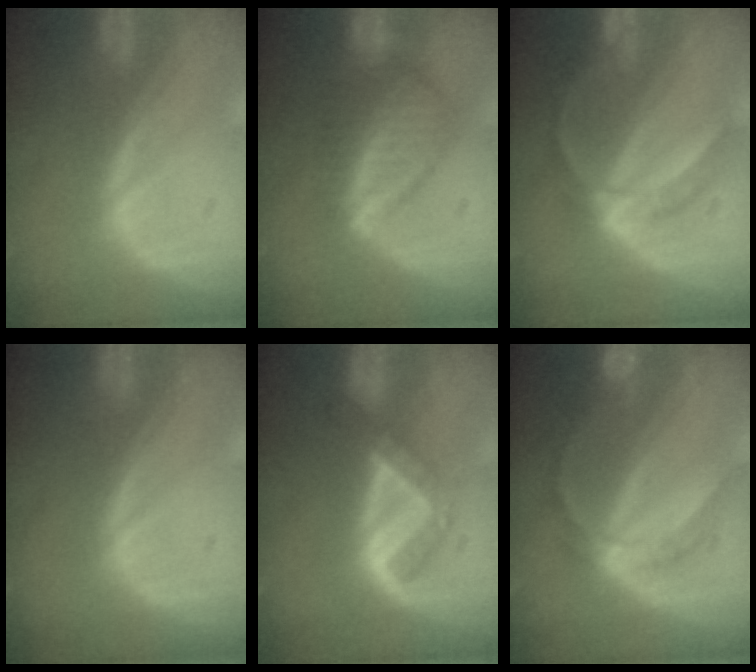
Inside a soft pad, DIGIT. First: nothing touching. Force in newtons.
{"total": 6.5, "press": 6.4, "slide": 0.8}
{"total": 6.2, "press": 5.5, "slide": 2.7}
{"total": 0.0}
{"total": 5.3, "press": 4.6, "slide": 2.7}
{"total": 6.7, "press": 5.7, "slide": 3.4}